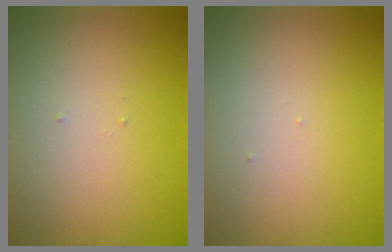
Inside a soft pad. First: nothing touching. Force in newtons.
{"total": 0.0}